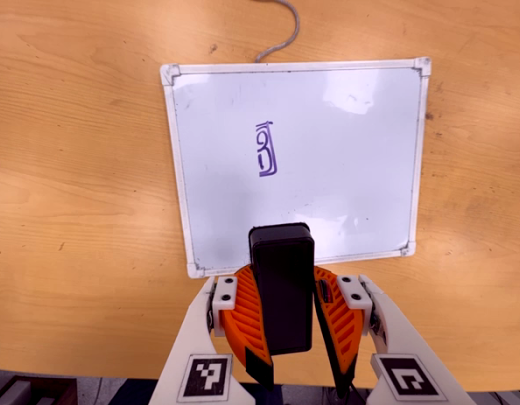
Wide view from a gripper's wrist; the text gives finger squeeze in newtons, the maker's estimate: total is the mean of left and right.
{"total": 11.6, "left": 11.0, "right": 12.2}